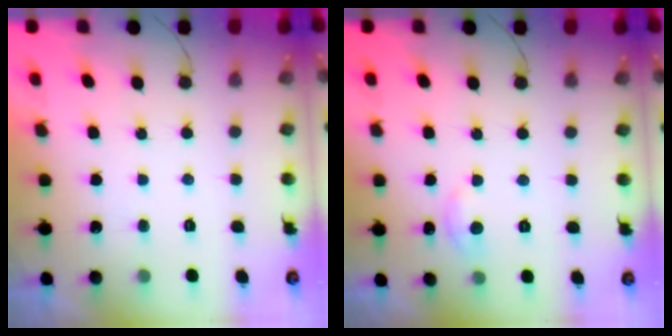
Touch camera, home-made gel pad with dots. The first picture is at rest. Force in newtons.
{"total": 3.4, "press": 3.4, "slide": 0.4}